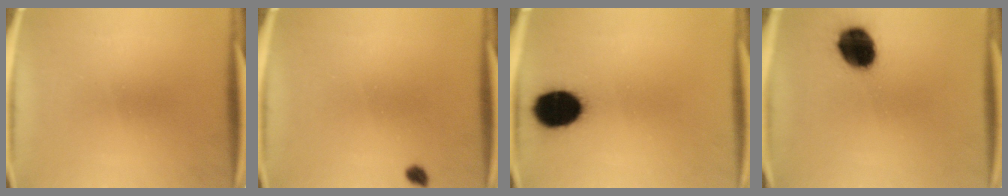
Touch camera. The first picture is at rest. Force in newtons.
{"total": 1.2}
{"total": 13.9}
{"total": 12.9}